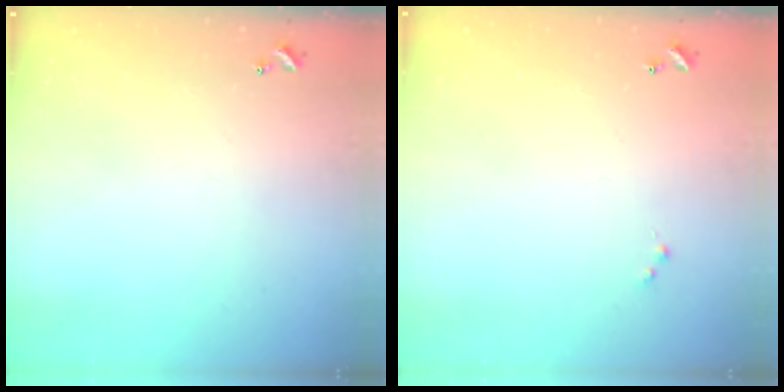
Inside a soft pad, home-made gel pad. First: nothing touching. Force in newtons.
{"total": 0.0}